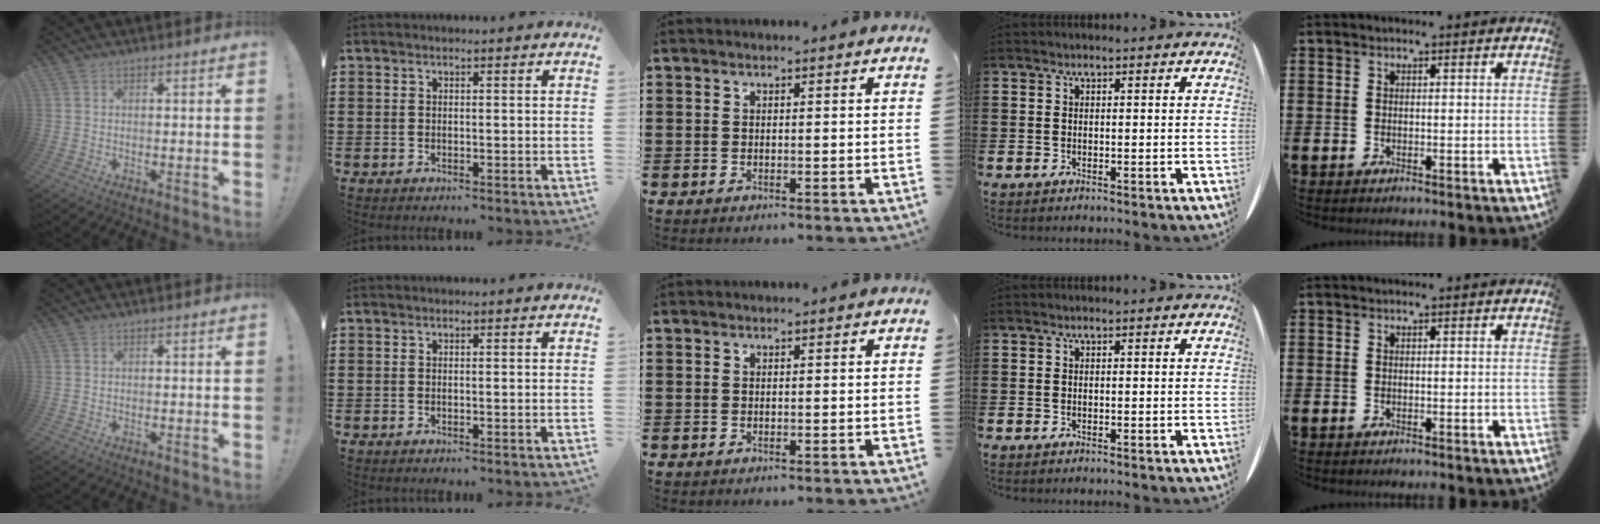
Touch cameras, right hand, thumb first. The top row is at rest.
{}